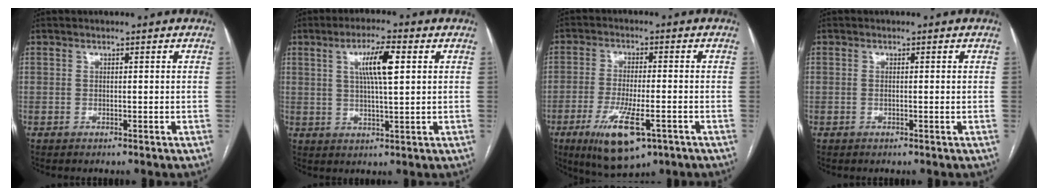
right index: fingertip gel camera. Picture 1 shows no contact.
{"total": 7.3, "force": [2.4, 0.8, 6.9], "torque": [-0.126, 0.007, 0.042]}
{"total": 10.9, "force": [-5.1, 2.9, 9.1], "torque": [-0.167, -0.023, -0.076]}
{"total": 0.8, "force": [0.0, 0.1, 0.8], "torque": [-0.019, -0.002, 0.002]}